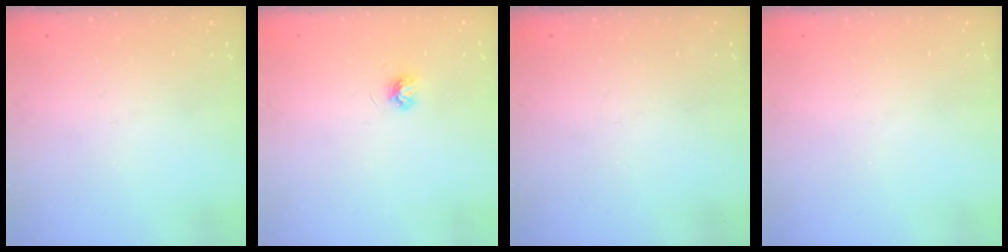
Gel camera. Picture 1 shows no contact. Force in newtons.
{"total": 3.9, "press": 3.9, "slide": 0.5}
{"total": 0.0}
{"total": 0.0}